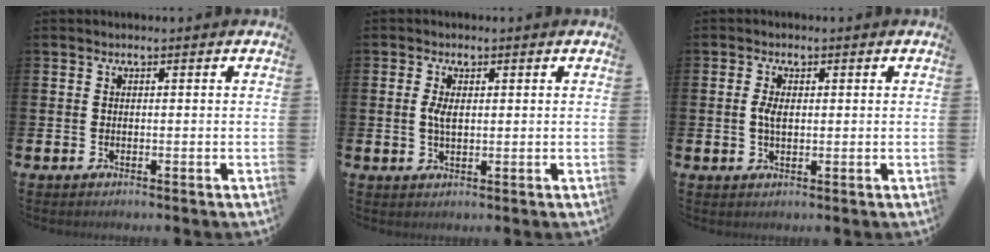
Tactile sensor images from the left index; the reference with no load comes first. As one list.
[{"total": 2.8, "force": [0.8, 1.4, 2.3], "torque": [-0.038, 0.001, 0.010]}, {"total": 2.7, "force": [0.5, 1.4, 2.2], "torque": [-0.035, 0.003, 0.005]}]